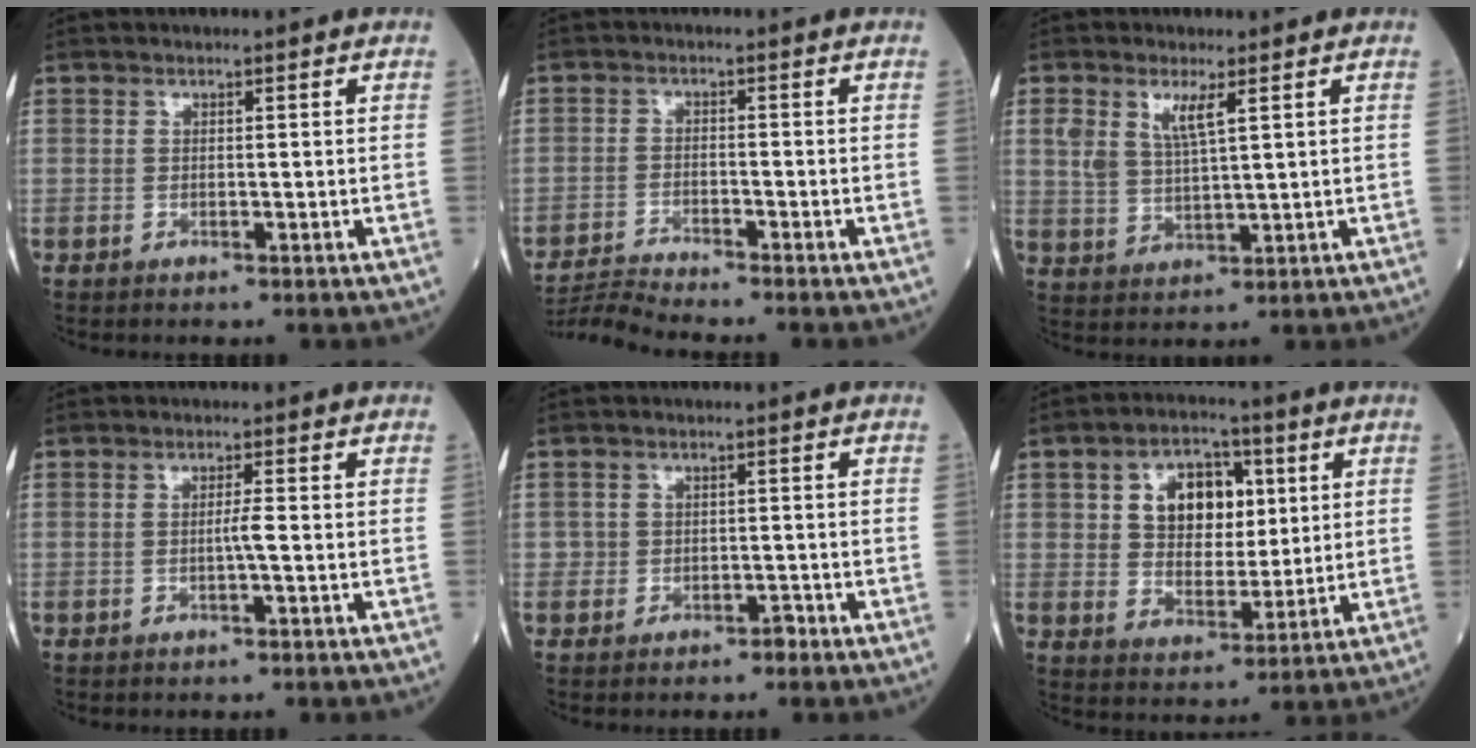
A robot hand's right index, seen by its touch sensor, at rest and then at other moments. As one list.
[{"total": 5.0, "force": [-4.6, -2.0, 0.0], "torque": [-0.012, -0.016, -0.087]}, {"total": 5.0, "force": [2.5, 1.3, 4.1], "torque": [-0.093, 0.005, 0.058]}, {"total": 1.6, "force": [-0.3, -0.3, 1.5], "torque": [-0.028, -0.001, -0.006]}, {"total": 1.4, "force": [-0.6, 1.3, 0.3], "torque": [0.003, 0.008, -0.009]}, {"total": 10.1, "force": [3.1, 6.5, 7.1], "torque": [-0.121, 0.020, 0.055]}]